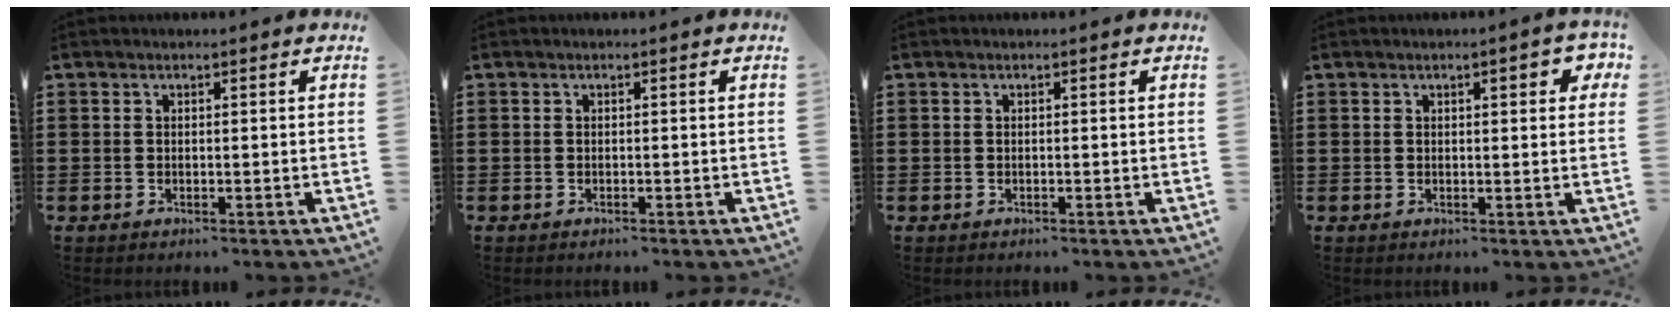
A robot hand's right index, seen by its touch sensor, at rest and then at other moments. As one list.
[{"total": 0.0}, {"total": 0.0}, {"total": 2.8, "force": [0.9, 0.8, 2.5], "torque": [-0.036, 0.000, 0.010]}]